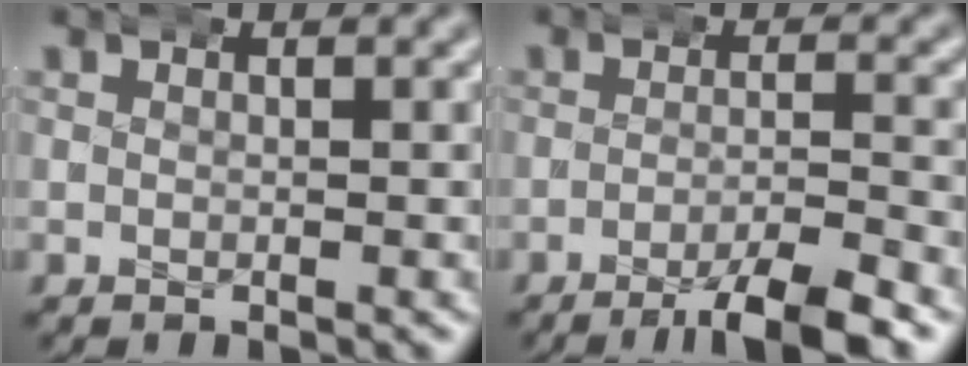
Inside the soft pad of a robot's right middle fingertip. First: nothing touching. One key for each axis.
{"total": 5.3, "fx": -3.7, "fy": 0.4, "fz": 3.7, "tx": -0.053, "ty": -0.004, "tz": -0.065}